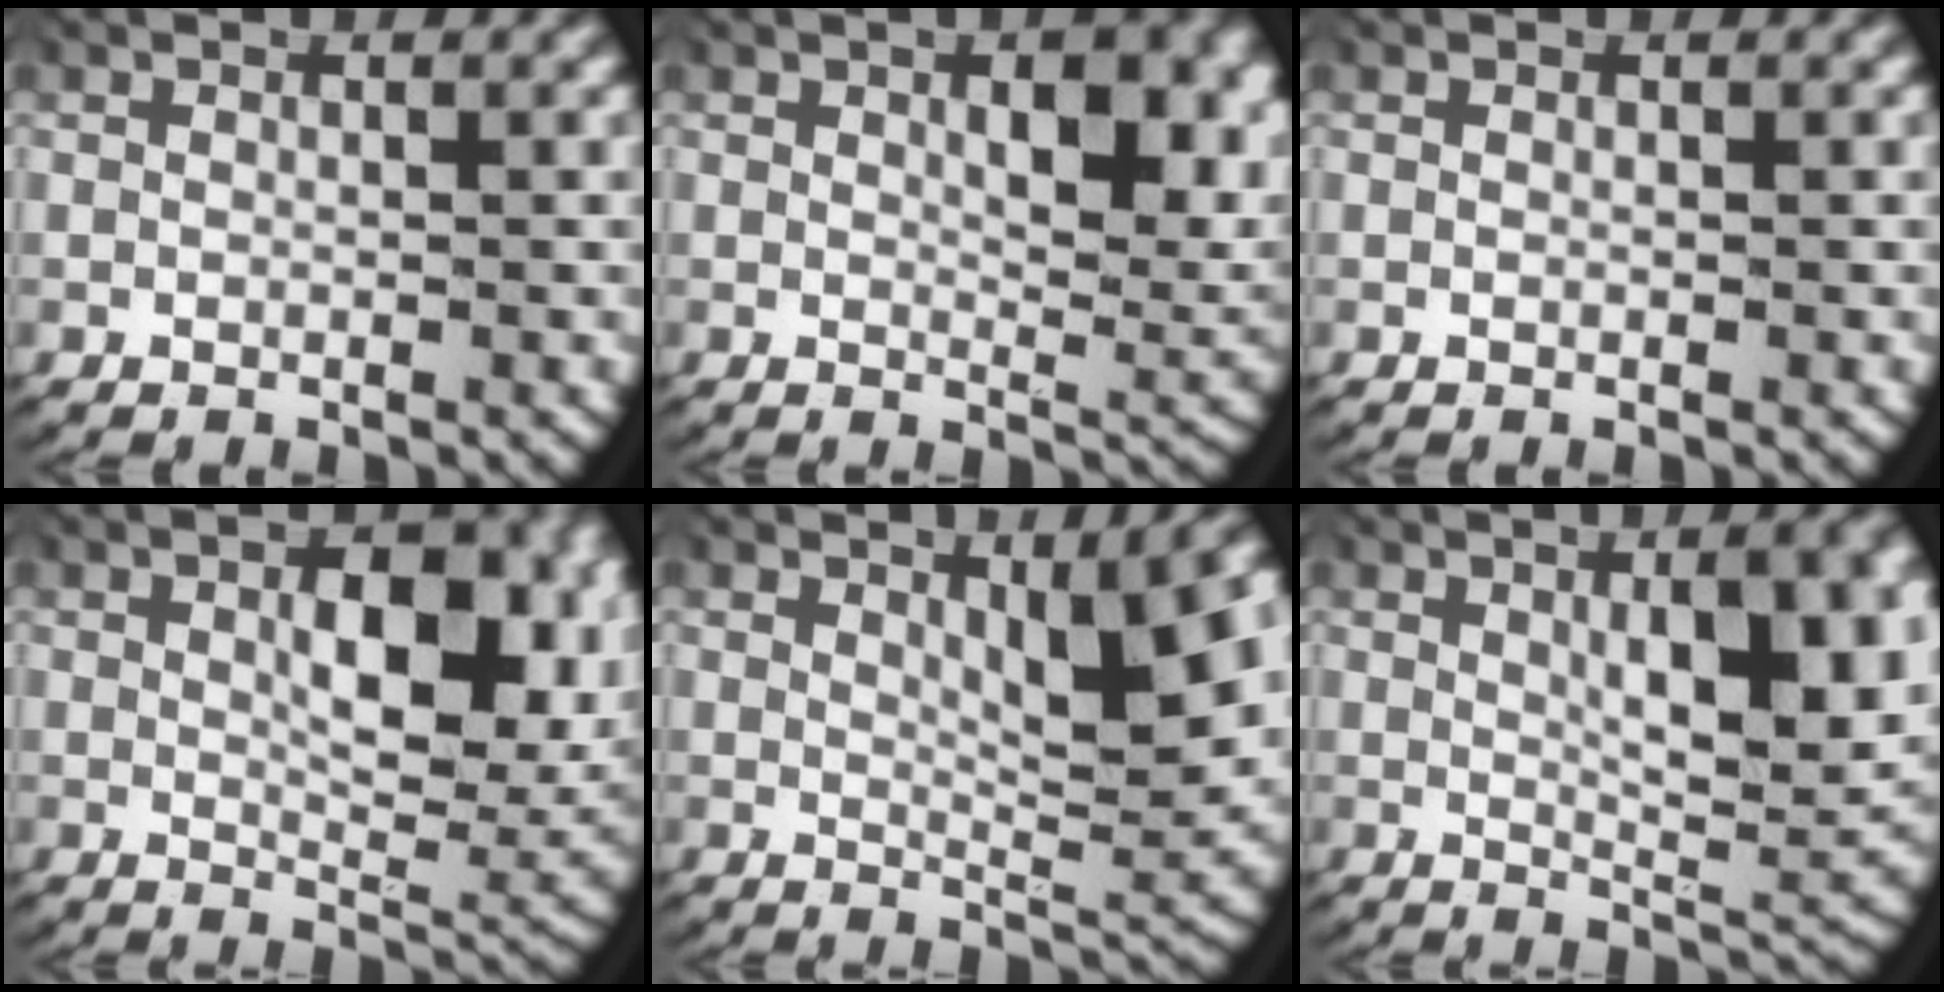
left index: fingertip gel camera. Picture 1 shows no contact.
{"total": 5.7, "force": [1.9, 2.5, 4.7], "torque": [-0.071, -0.015, 0.030]}
{"total": 0.0}
{"total": 7.7, "force": [1.9, 3.7, 6.5], "torque": [-0.103, -0.011, 0.029]}
{"total": 6.8, "force": [1.9, 2.4, 6.1], "torque": [-0.083, -0.012, 0.036]}
{"total": 7.7, "force": [2.1, 2.5, 7.0], "torque": [-0.100, 0.001, 0.036]}